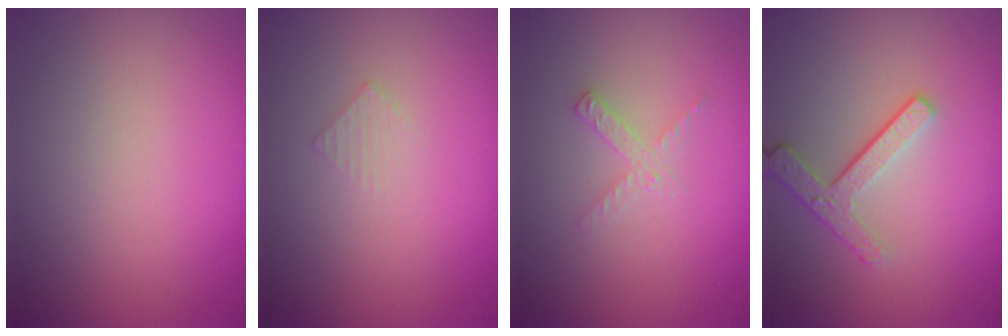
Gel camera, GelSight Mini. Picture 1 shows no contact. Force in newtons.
{"total": 0.8, "press": 0.8, "slide": 0.1}
{"total": 1.4, "press": 1.4, "slide": 0.1}
{"total": 3.2, "press": 2.5, "slide": 2.0}